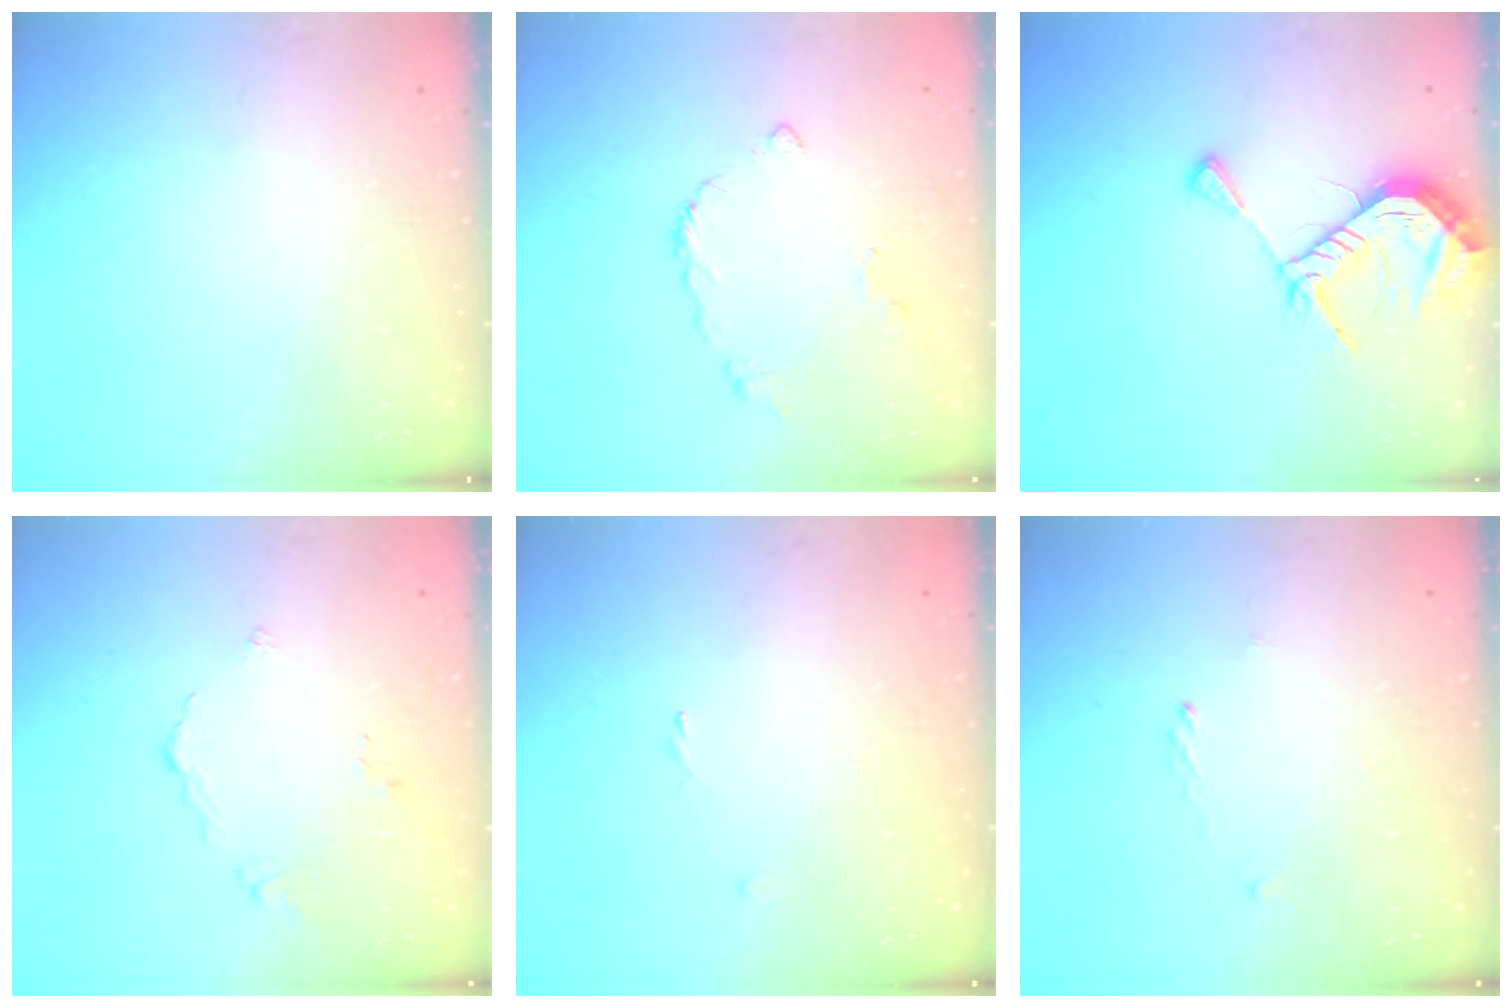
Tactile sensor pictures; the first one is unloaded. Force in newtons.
{"total": 5.5, "press": 5.5, "slide": 0.3}
{"total": 12.8, "press": 12.7, "slide": 1.2}
{"total": 3.7, "press": 3.7, "slide": 0.4}
{"total": 0.0}
{"total": 1.2, "press": 1.2, "slide": 0.3}